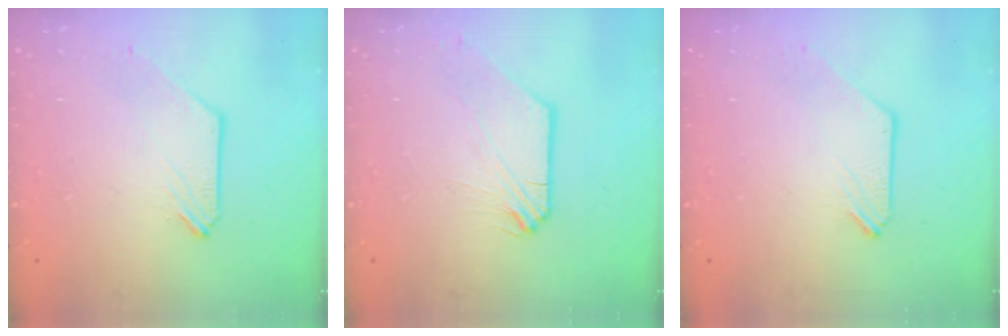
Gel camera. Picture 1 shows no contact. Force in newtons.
{"total": 0.9, "press": 0.9, "slide": 0.1}
{"total": 0.0}